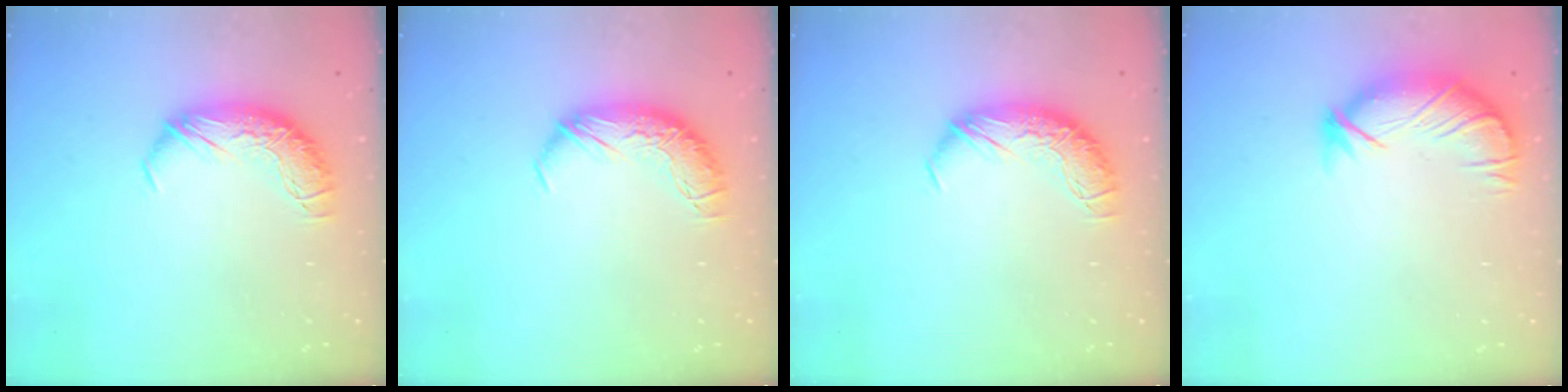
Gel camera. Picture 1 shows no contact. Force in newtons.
{"total": 0.0}
{"total": 0.0}
{"total": 3.9, "press": 3.3, "slide": 2.0}